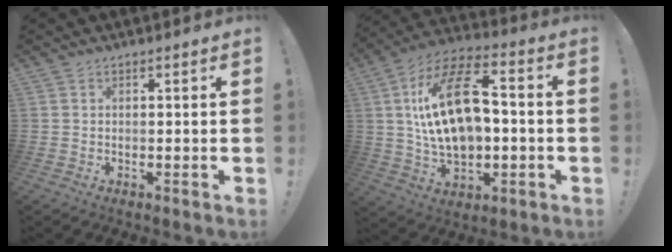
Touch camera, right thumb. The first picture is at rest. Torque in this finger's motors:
{"motor_torque": [1.73, 3.28, 1.30, 0.75, 0.15]}